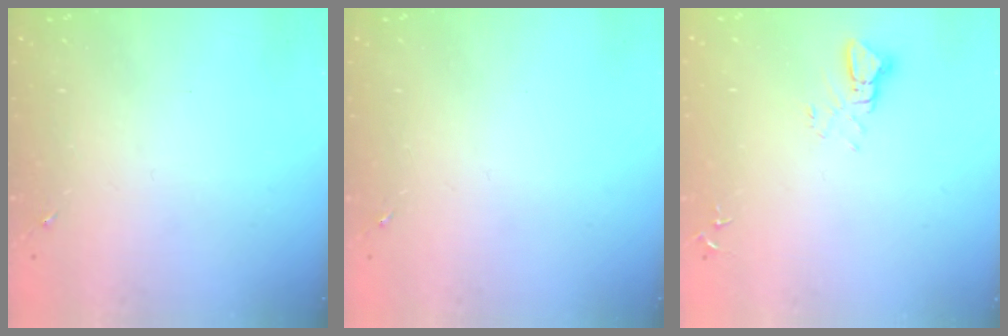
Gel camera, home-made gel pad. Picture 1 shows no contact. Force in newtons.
{"total": 0.0}
{"total": 3.1, "press": 3.1, "slide": 0.1}